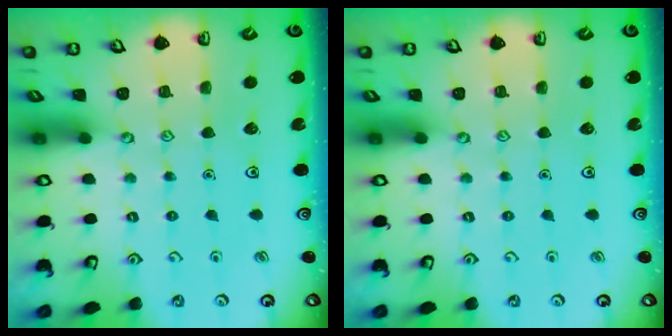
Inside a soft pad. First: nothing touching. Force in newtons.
{"total": 0.0}